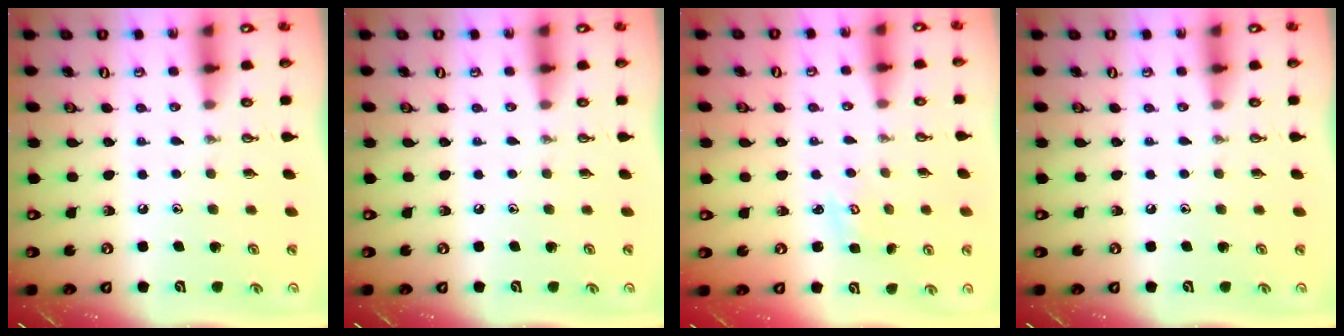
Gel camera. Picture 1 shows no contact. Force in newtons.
{"total": 0.0}
{"total": 1.7, "press": 1.7, "slide": 0.2}
{"total": 0.0}